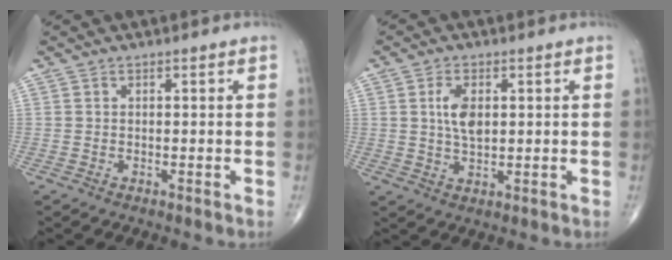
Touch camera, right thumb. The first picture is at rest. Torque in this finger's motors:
{"motor_torque": [0.05, 1.26, 0.68, -0.10, 0.02]}